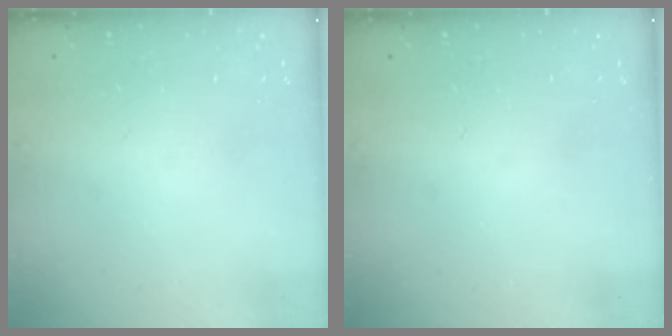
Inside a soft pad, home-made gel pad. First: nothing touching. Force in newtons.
{"total": 0.0}